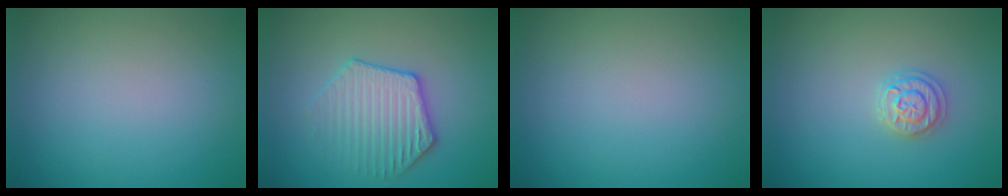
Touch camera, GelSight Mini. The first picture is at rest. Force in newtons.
{"total": 3.6, "press": 3.5, "slide": 0.7}
{"total": 0.0}
{"total": 2.1, "press": 2.1, "slide": 0.5}